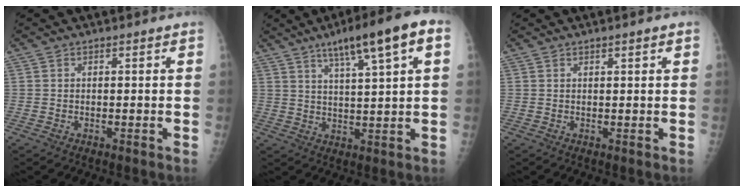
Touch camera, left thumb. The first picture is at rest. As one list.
[{"total": 12.7, "force": [6.1, 1.8, 11.0], "torque": [-0.167, -0.002, 0.093]}, {"total": 1.4, "force": [0.8, 0.2, 1.2], "torque": [-0.019, -0.001, 0.012]}]